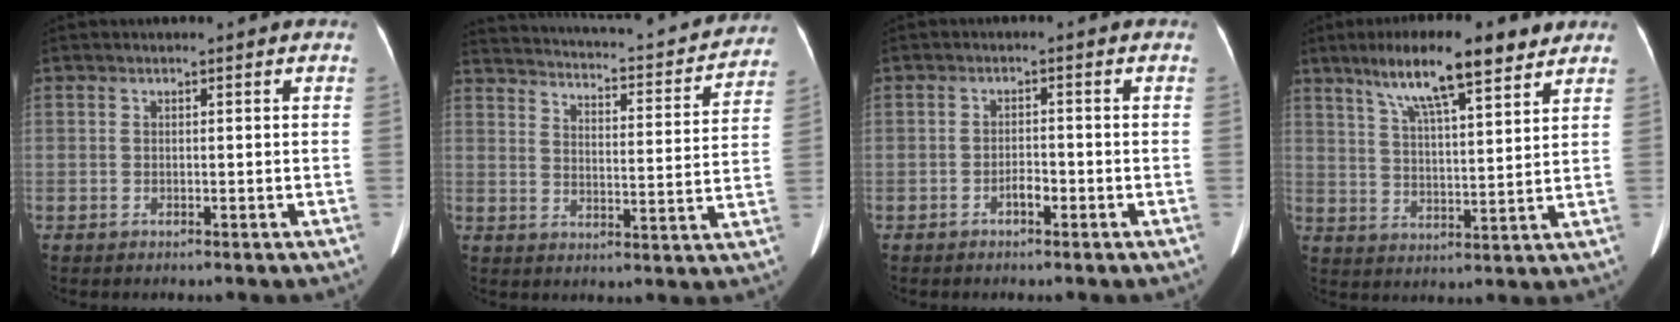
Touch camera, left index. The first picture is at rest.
{"total": 20.4, "force": [17.9, 4.3, 8.7], "torque": [-0.132, -0.012, 0.225]}
{"total": 1.8, "force": [-1.5, 0.4, 1.0], "torque": [-0.010, -0.004, -0.021]}
{"total": 12.9, "force": [8.7, 1.9, 9.2], "torque": [-0.154, 0.014, 0.149]}